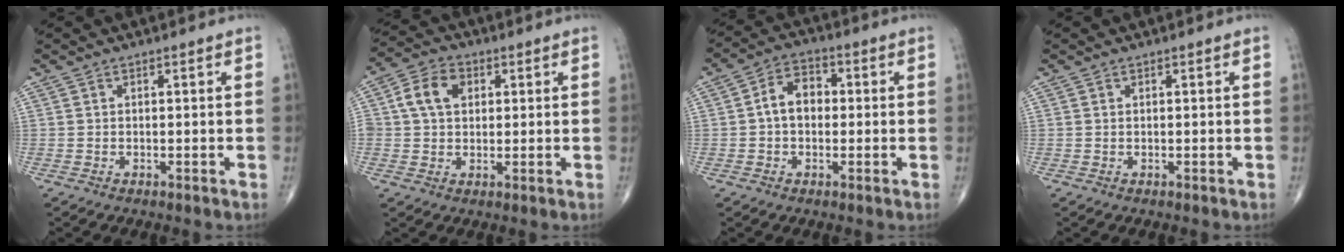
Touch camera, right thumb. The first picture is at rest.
{"total": 7.6, "force": [1.8, 5.6, 4.8], "torque": [-0.073, 0.011, 0.025]}
{"total": 6.8, "force": [0.1, 4.8, 4.7], "torque": [-0.064, 0.022, -0.009]}
{"total": 0.0}